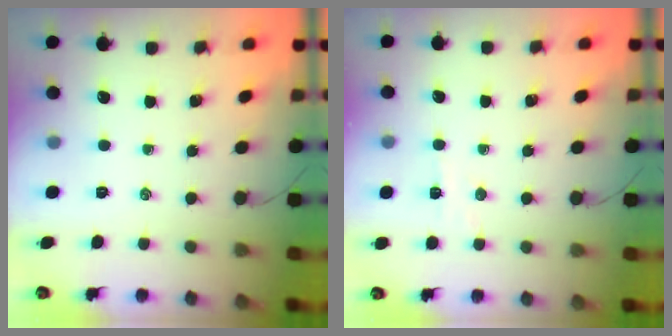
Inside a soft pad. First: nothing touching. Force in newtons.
{"total": 3.8, "press": 3.6, "slide": 1.1}